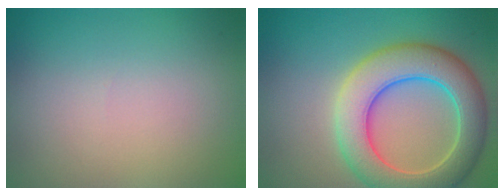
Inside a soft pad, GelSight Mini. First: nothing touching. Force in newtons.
{"total": 7.9, "press": 7.9, "slide": 0.6}